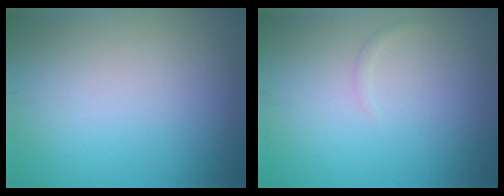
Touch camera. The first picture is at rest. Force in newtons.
{"total": 0.5, "press": 0.5, "slide": 0.0}